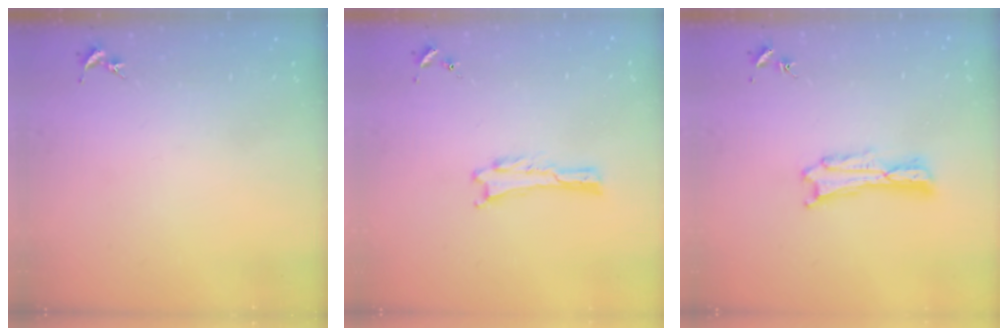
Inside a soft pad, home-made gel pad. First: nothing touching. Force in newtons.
{"total": 0.0}
{"total": 1.2, "press": 1.2, "slide": 0.2}